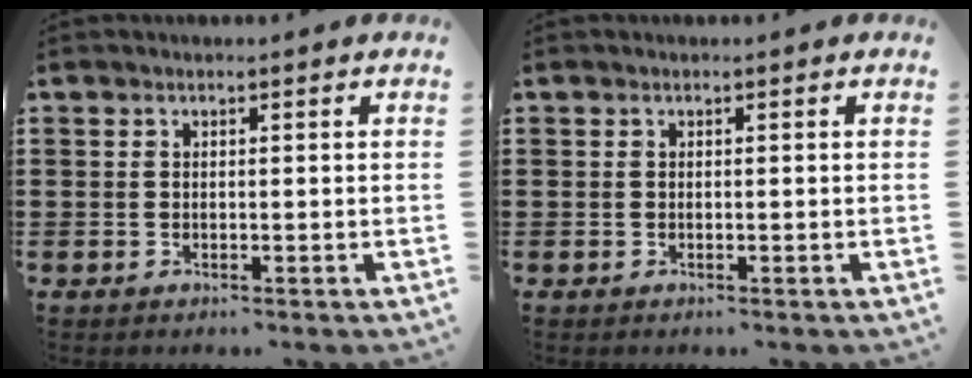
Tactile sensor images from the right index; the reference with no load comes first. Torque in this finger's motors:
{"motor_torque": [-0.02, 0.02, 0.00, 0.00]}